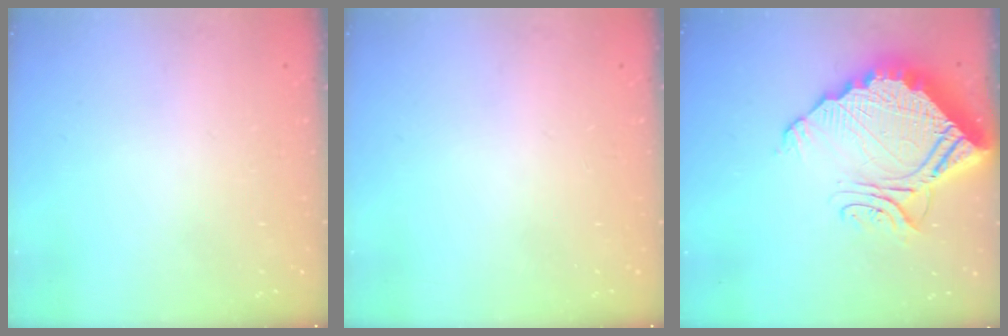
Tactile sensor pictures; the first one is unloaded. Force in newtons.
{"total": 0.0}
{"total": 18.1, "press": 18.0, "slide": 1.5}